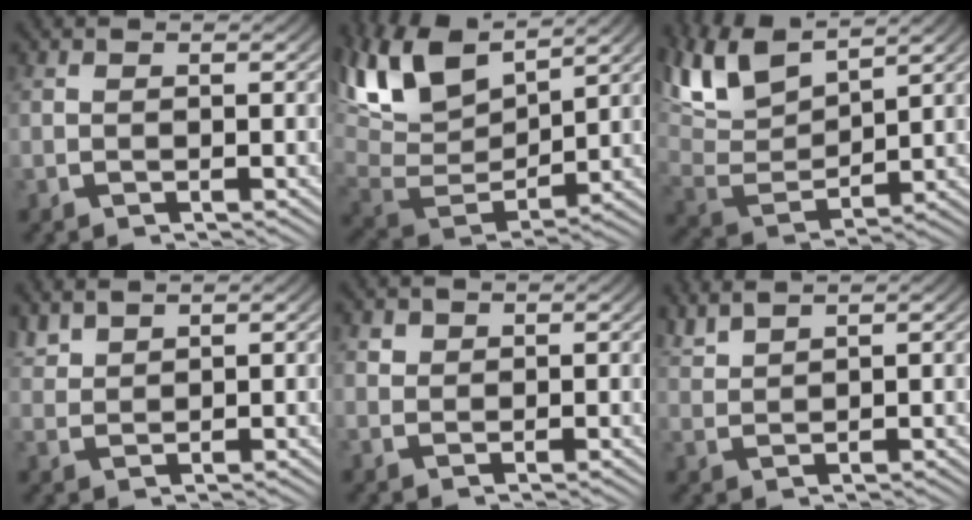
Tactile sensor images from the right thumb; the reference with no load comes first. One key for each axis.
{"total": 9.9, "fx": 3.7, "fy": 5.8, "fz": 7.1, "tx": -0.163, "ty": -0.010, "tz": 0.070}
{"total": 7.8, "fx": 3.9, "fy": 4.3, "fz": 5.2, "tx": -0.125, "ty": -0.003, "tz": 0.075}
{"total": 2.3, "fx": 2.2, "fy": 0.5, "fz": 0.4, "tx": -0.010, "ty": 0.004, "tz": 0.049}
{"total": 1.3, "fx": 0.8, "fy": 1.0, "fz": 0.2, "tx": -0.005, "ty": -0.006, "tz": 0.020}
{"total": 2.7, "fx": 2.6, "fy": 0.4, "fz": 0.8, "tx": -0.016, "ty": 0.007, "tz": 0.055}